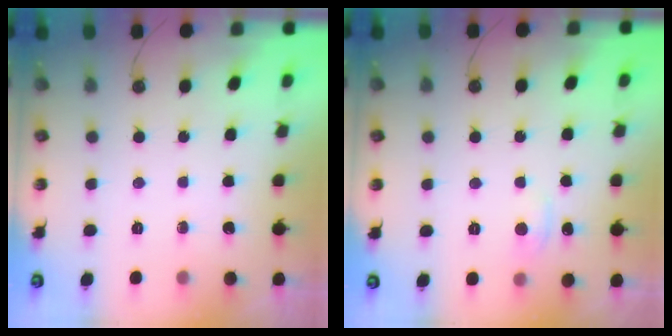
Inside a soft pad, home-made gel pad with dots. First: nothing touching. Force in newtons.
{"total": 1.1, "press": 0.5, "slide": 0.9}